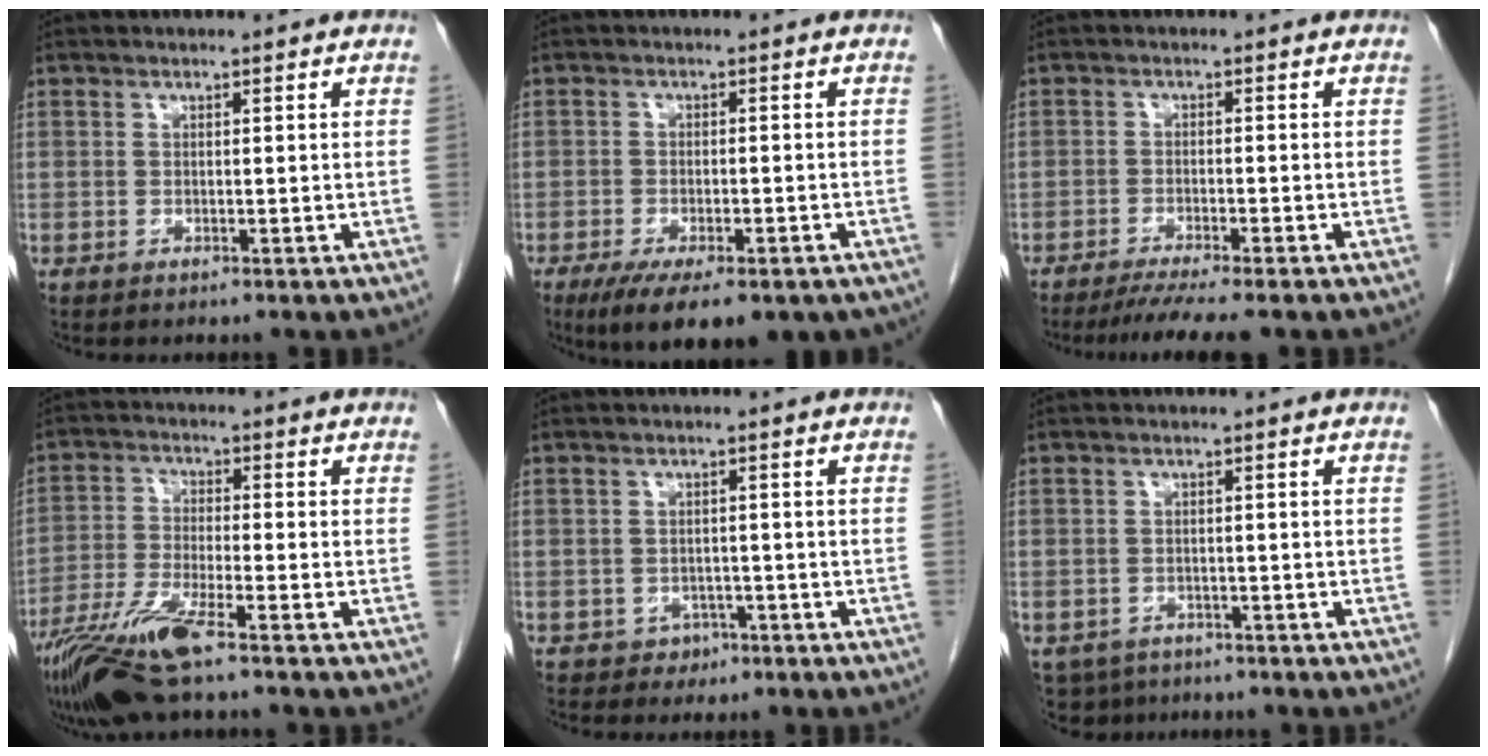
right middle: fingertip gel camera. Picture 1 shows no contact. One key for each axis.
{"total": 13.0, "fx": -8.8, "fy": 4.5, "fz": 8.5, "tx": -0.119, "ty": -0.012, "tz": -0.122}
{"total": 6.8, "fx": -5.7, "fy": -0.5, "fz": 3.7, "tx": -0.048, "ty": -0.017, "tz": -0.088}
{"total": 10.3, "fx": -6.9, "fy": 0.6, "fz": 7.6, "tx": -0.153, "ty": -0.027, "tz": -0.129}
{"total": 2.1, "fx": -1.1, "fy": 1.8, "fz": 0.0, "tx": 0.001, "ty": 0.010, "tz": -0.012}
{"total": 5.1, "fx": -3.8, "fy": 3.3, "fz": 0.6, "tx": -0.008, "ty": -0.002, "tz": -0.056}